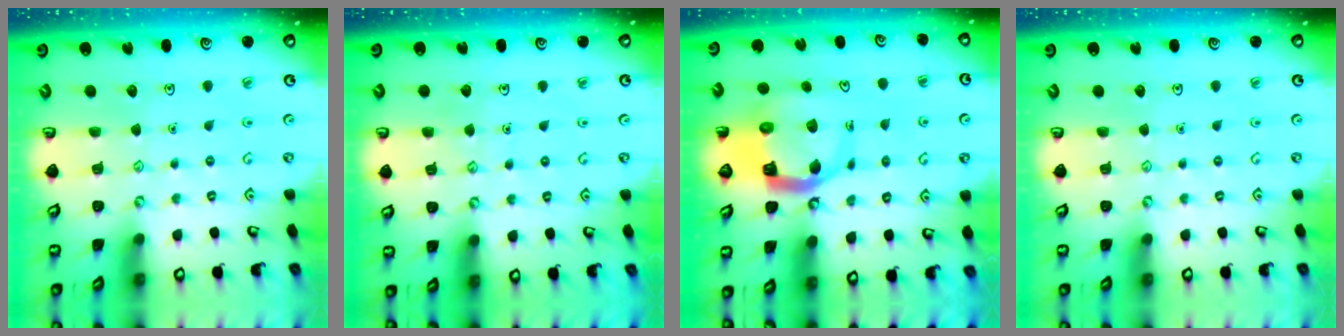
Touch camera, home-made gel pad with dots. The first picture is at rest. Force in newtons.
{"total": 4.0, "press": 4.0, "slide": 0.4}
{"total": 10.4, "press": 10.4, "slide": 1.3}
{"total": 0.0}